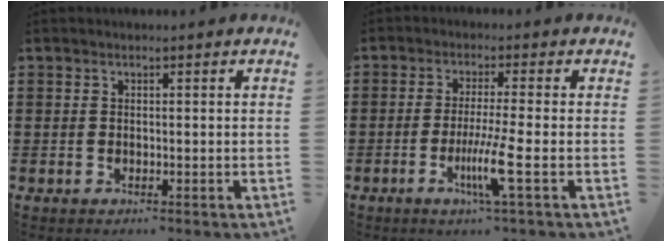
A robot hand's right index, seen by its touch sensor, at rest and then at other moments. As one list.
[{"total": 6.7, "force": [-2.2, -0.3, 6.3], "torque": [-0.126, -0.024, -0.044]}]